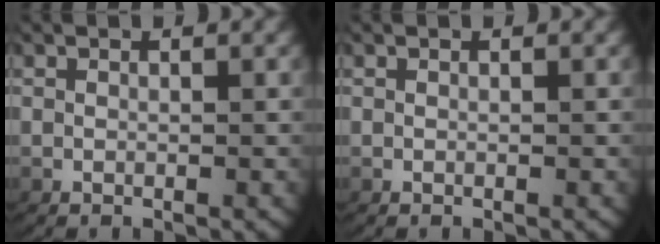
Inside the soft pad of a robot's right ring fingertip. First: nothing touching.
{"total": 0.0}